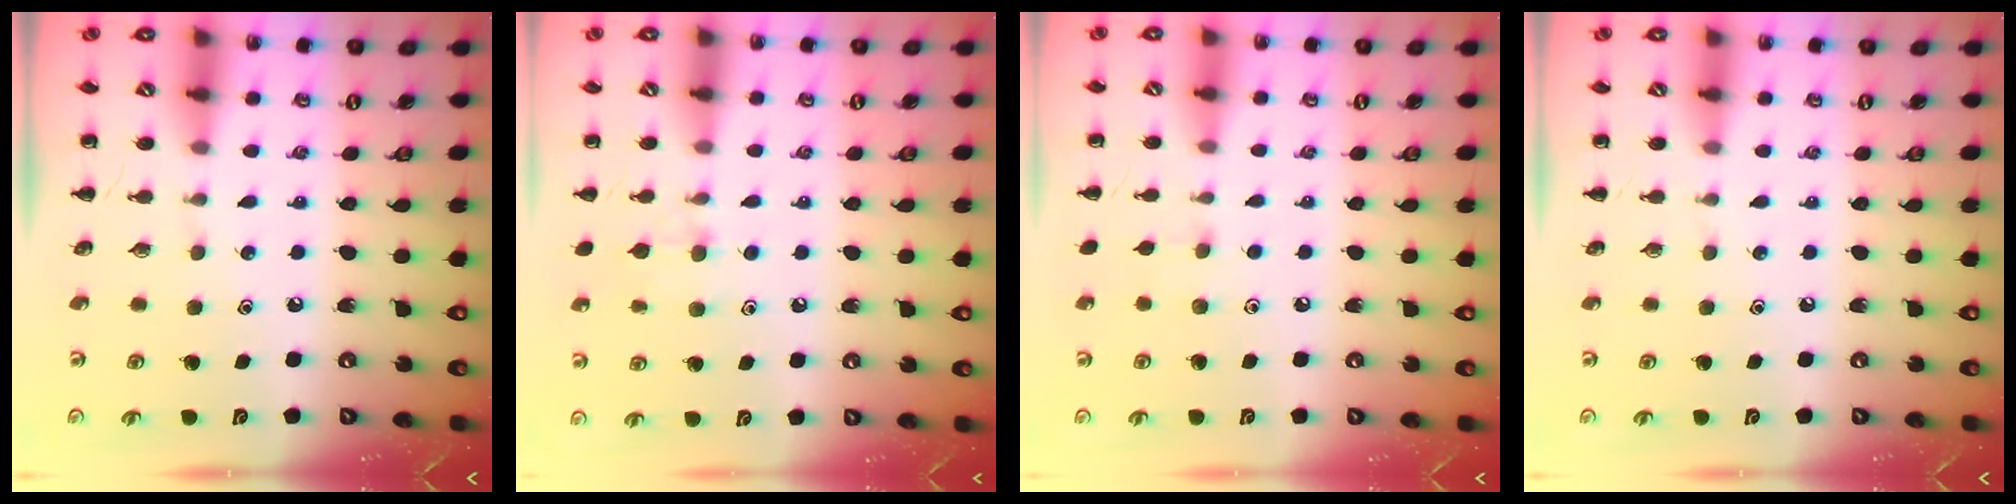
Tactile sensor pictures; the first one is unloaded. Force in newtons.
{"total": 8.1, "press": 7.9, "slide": 1.9}
{"total": 4.2, "press": 3.9, "slide": 1.6}
{"total": 0.0}